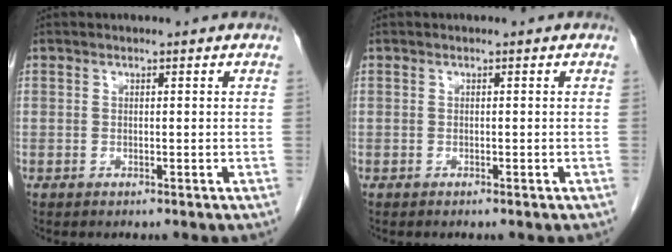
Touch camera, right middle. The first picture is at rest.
{"total": 0.0}